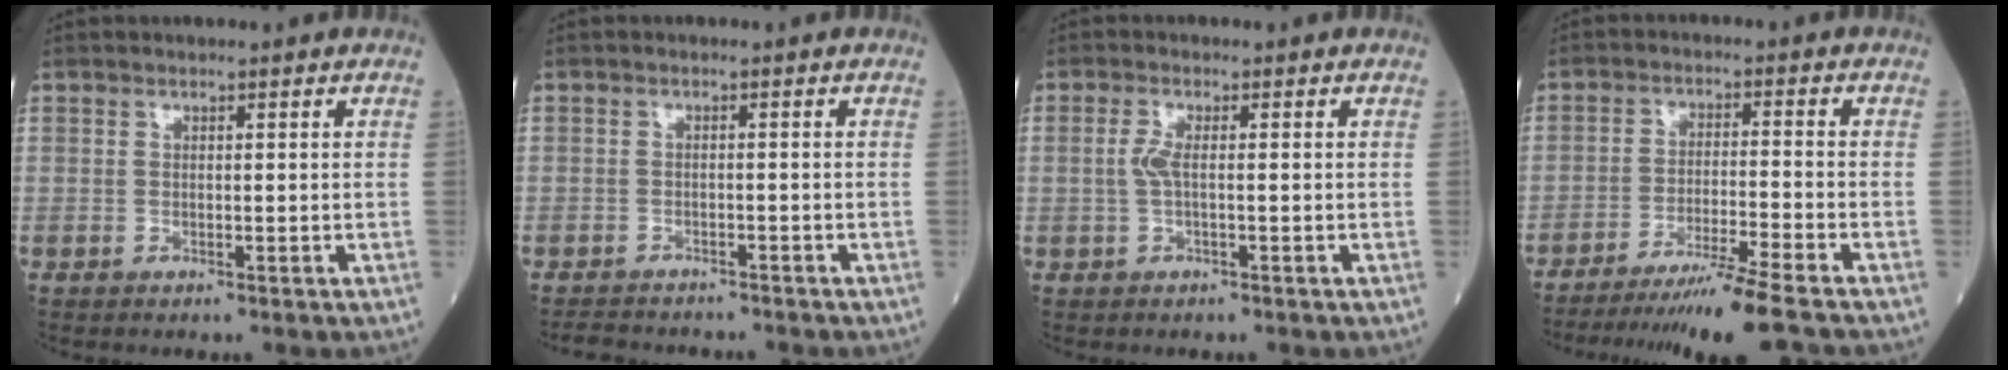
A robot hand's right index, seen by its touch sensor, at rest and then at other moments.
{"total": 5.0, "force": [-4.7, 1.6, 0.9], "torque": [-0.012, -0.007, -0.072]}
{"total": 2.3, "force": [0.0, 0.5, 2.2], "torque": [-0.055, -0.001, -0.003]}
{"total": 10.8, "force": [-9.0, -2.2, 5.5], "torque": [-0.079, -0.031, -0.151]}